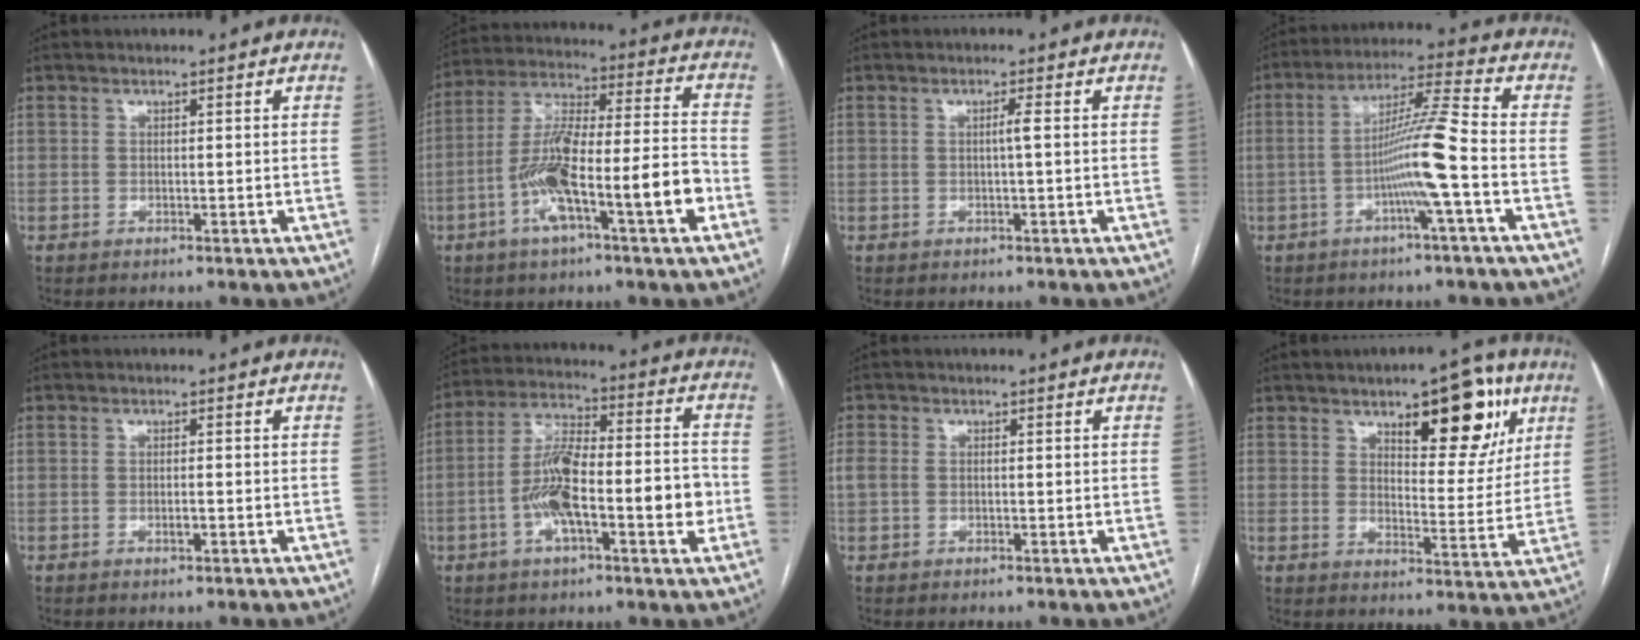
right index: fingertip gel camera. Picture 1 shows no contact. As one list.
[{"total": 16.6, "force": [-5.9, 1.8, 15.4], "torque": [-0.276, 0.013, -0.102]}, {"total": 1.3, "force": [0.0, -0.3, 1.2], "torque": [-0.019, 0.002, -0.002]}, {"total": 10.5, "force": [-2.8, -0.9, 10.1], "torque": [-0.187, 0.012, -0.055]}, {"total": 1.2, "force": [-0.4, 0.2, 1.1], "torque": [-0.021, -0.001, -0.007]}, {"total": 15.0, "force": [-3.6, 3.6, 14.1], "torque": [-0.247, 0.025, -0.061]}, {"total": 2.1, "force": [-0.1, 1.6, 1.3], "torque": [-0.043, 0.012, -0.001]}, {"total": 13.0, "force": [7.0, 4.7, 9.8], "torque": [-0.119, 0.010, 0.098]}]